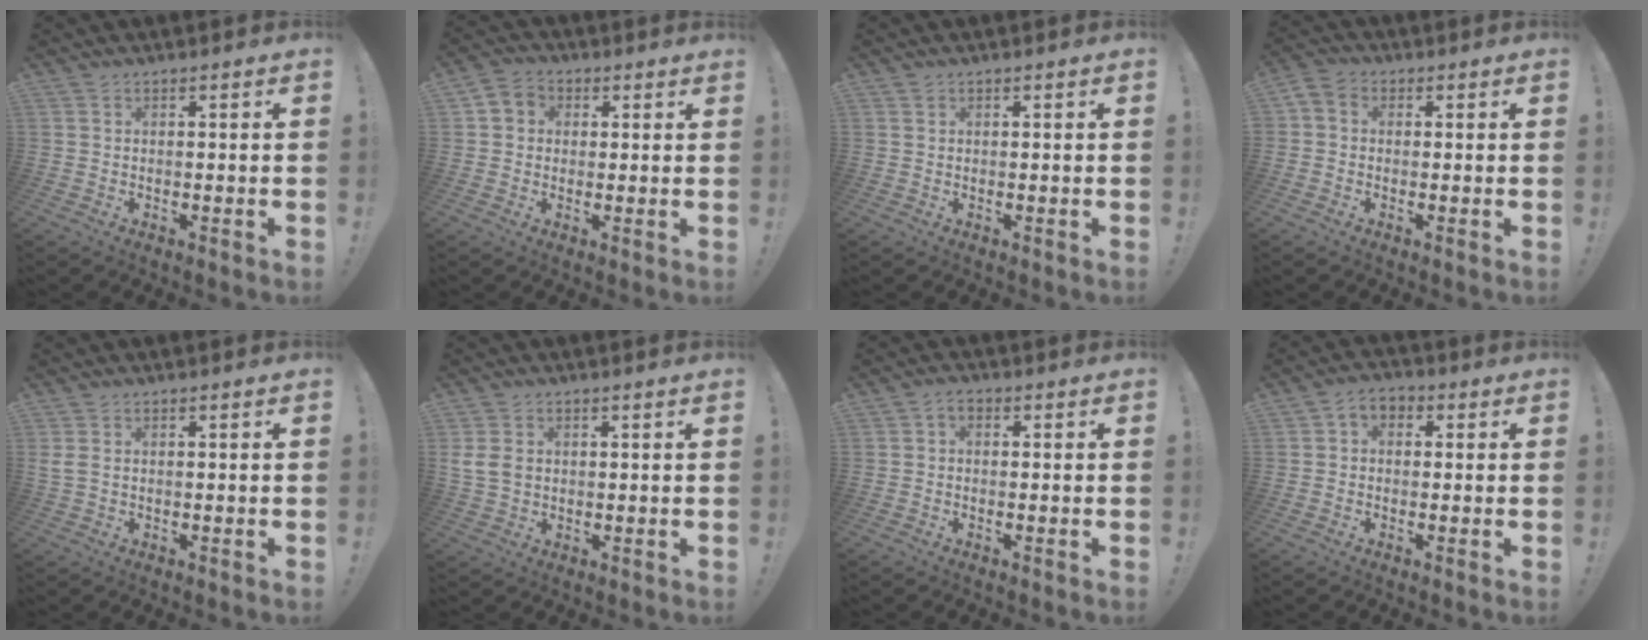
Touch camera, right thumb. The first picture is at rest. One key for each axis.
{"total": 4.7, "fx": 0.6, "fy": 4.4, "fz": 1.7, "tx": -0.028, "ty": 0.008, "tz": 0.014}
{"total": 0.5, "fx": 0.4, "fy": 0.3, "fz": 0.1, "tx": 0.006, "ty": -0.003, "tz": 0.005}
{"total": 3.1, "fx": -0.5, "fy": 2.7, "fz": 1.6, "tx": -0.025, "ty": 0.007, "tz": -0.007}
{"total": 2.2, "fx": 0.8, "fy": 1.3, "fz": 1.7, "tx": -0.030, "ty": 0.003, "tz": 0.015}
{"total": 5.0, "fx": 1.3, "fy": 3.7, "fz": 3.1, "tx": -0.054, "ty": -0.003, "tz": 0.027}
{"total": 2.4, "fx": 0.0, "fy": 1.7, "fz": 1.6, "tx": -0.028, "ty": 0.004, "tz": 0.000}
{"total": 4.1, "fx": 0.0, "fy": 3.4, "fz": 2.3, "tx": -0.040, "ty": 0.010, "tz": 0.001}